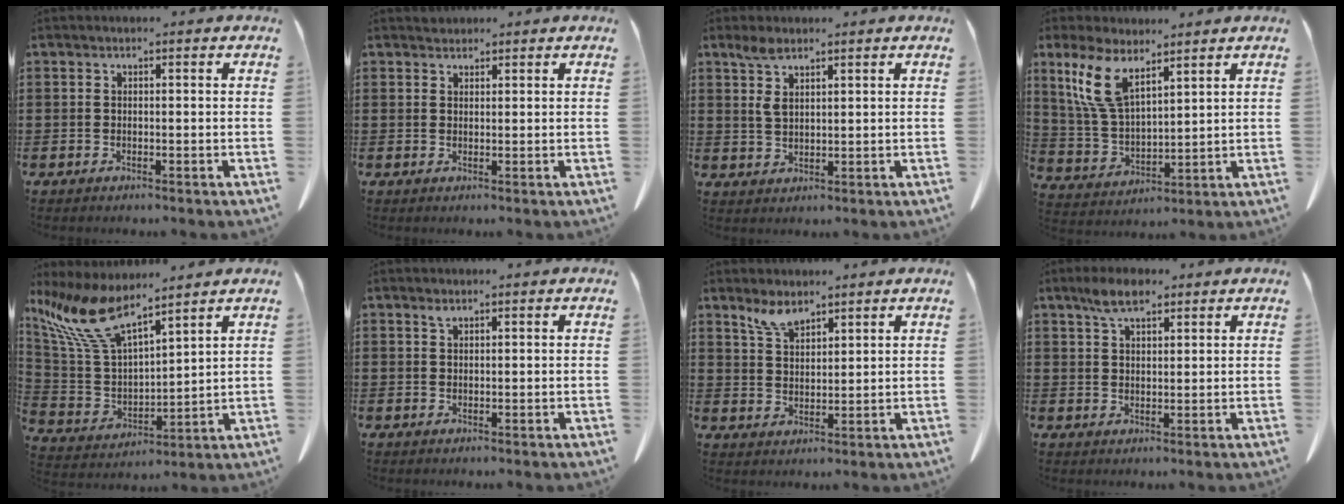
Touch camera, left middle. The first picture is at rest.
{"total": 1.0, "force": [0.9, 0.4, -0.1], "torque": [0.008, -0.002, 0.016]}
{"total": 4.1, "force": [2.3, 1.7, 2.9], "torque": [-0.074, 0.001, 0.040]}
{"total": 9.6, "force": [5.8, 3.9, 6.6], "torque": [-0.164, -0.013, 0.102]}
{"total": 11.1, "force": [7.8, 3.6, 7.0], "torque": [-0.174, -0.031, 0.138]}
{"total": 0.9, "force": [0.7, 0.3, 0.5], "torque": [-0.005, -0.005, 0.013]}
{"total": 4.3, "force": [3.6, 1.3, 1.8], "torque": [-0.045, -0.007, 0.068]}
{"total": 4.7, "force": [3.2, 1.8, 3.0], "torque": [-0.066, 0.006, 0.058]}